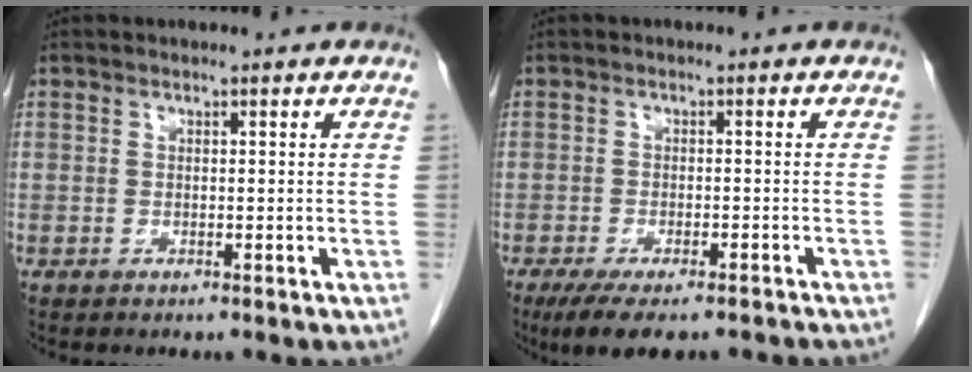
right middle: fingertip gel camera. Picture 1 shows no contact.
{"total": 9.8, "force": [-7.9, 2.1, 5.3], "torque": [-0.074, -0.010, -0.116]}